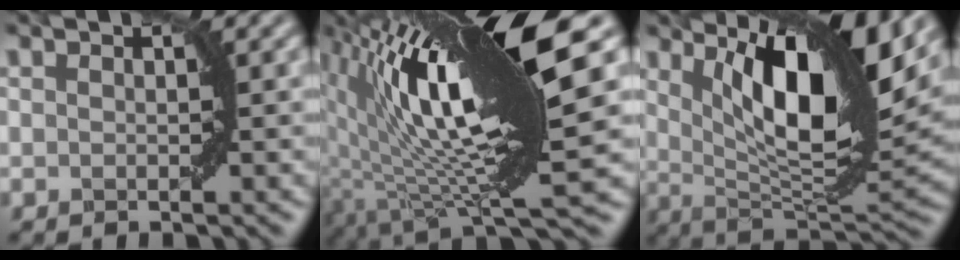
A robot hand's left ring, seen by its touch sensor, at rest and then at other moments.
{"total": 15.4, "force": [4.0, 3.8, 14.3], "torque": [-0.237, 0.010, 0.074]}
{"total": 12.5, "force": [5.1, 3.7, 10.8], "torque": [-0.168, 0.000, 0.088]}